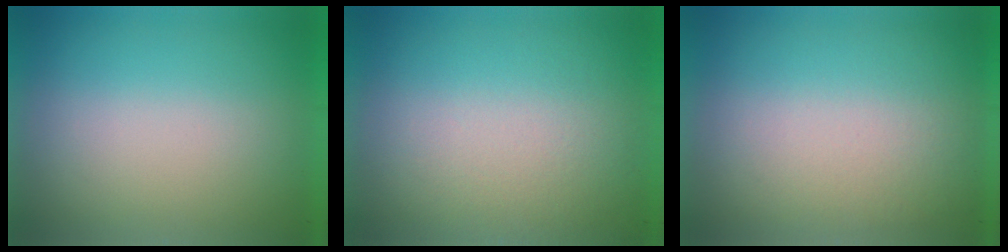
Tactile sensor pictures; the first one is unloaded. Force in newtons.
{"total": 4.0}
{"total": 1.4}